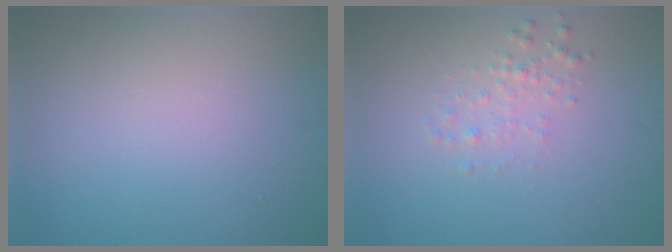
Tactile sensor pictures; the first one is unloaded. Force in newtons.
{"total": 1.4, "press": 1.4, "slide": 0.0}